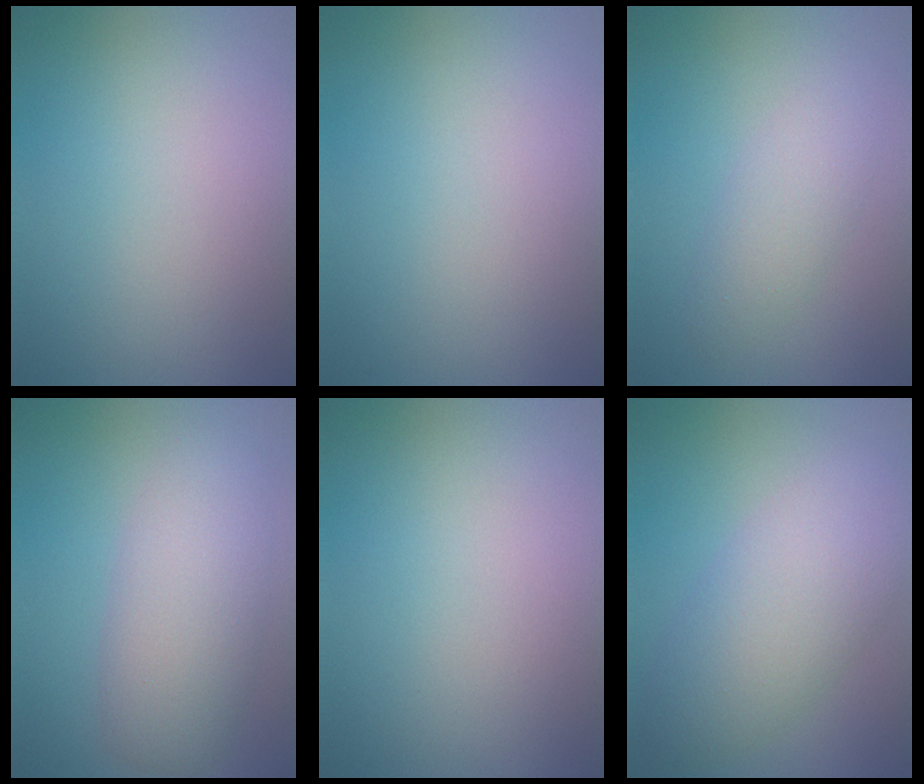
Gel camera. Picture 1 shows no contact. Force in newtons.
{"total": 0.0}
{"total": 2.2, "press": 2.2, "slide": 0.1}
{"total": 5.0, "press": 5.0, "slide": 0.2}
{"total": 0.0}
{"total": 6.0, "press": 6.0, "slide": 0.1}